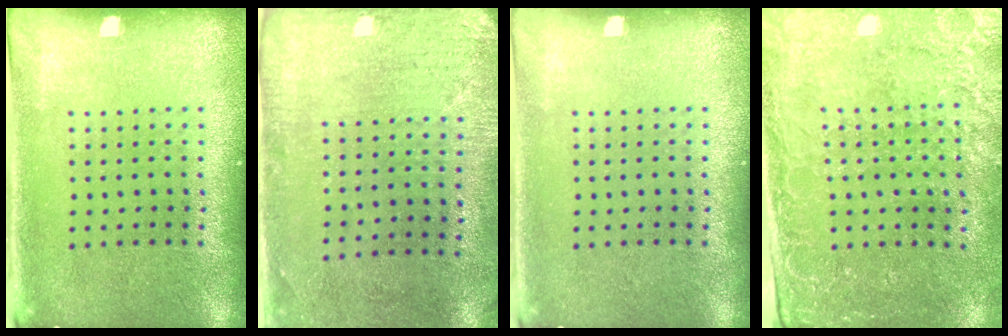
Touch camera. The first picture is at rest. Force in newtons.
{"total": 2.9, "press": 2.4, "slide": 1.7}
{"total": 0.0}
{"total": 3.0, "press": 2.8, "slide": 1.1}